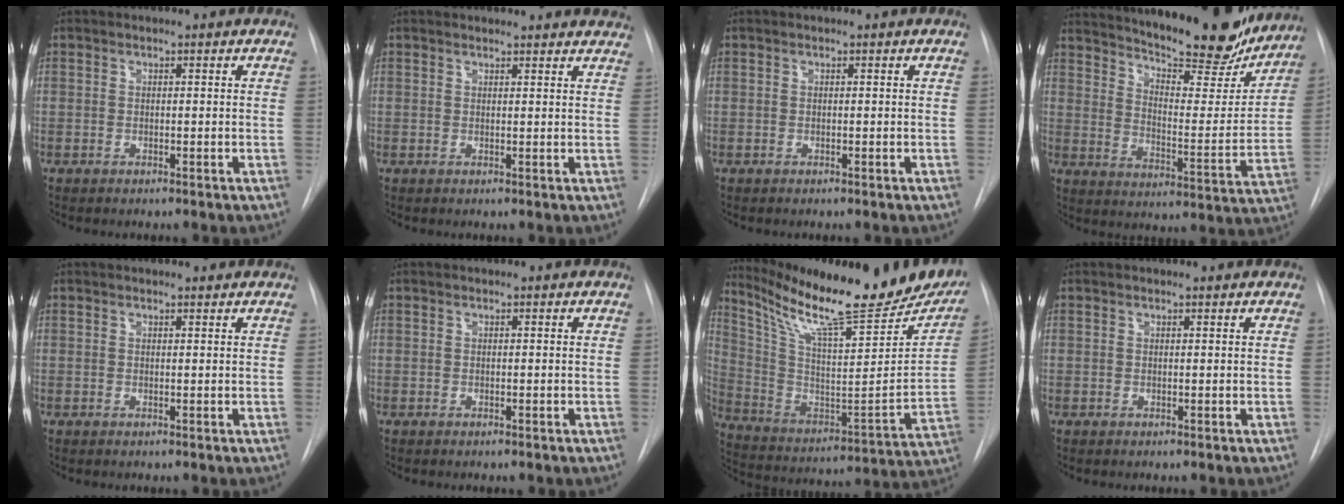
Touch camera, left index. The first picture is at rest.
{"total": 10.3, "force": [10.0, 1.6, 1.8], "torque": [0.001, -0.002, 0.089]}
{"total": 0.0}
{"total": 24.6, "force": [21.5, 5.0, 10.8], "torque": [-0.171, -0.042, 0.287]}
{"total": 1.3, "force": [1.2, 0.2, 0.2], "torque": [-0.010, 0.002, 0.015]}
{"total": 0.0}
{"total": 29.3, "force": [23.4, 4.9, 17.0], "torque": [-0.281, -0.043, 0.339]}
{"total": 0.7, "force": [0.7, 0.1, 0.1], "torque": [-0.008, 0.002, 0.009]}